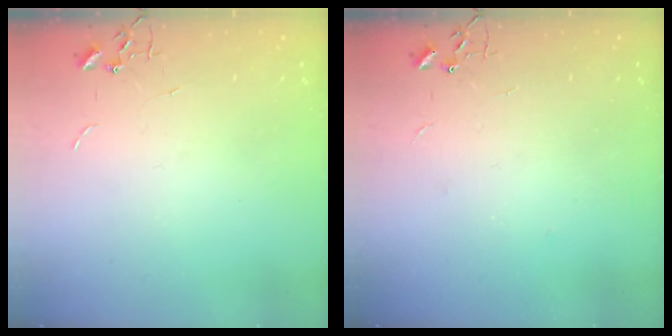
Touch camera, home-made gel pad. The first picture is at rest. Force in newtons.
{"total": 2.5, "press": 2.1, "slide": 1.4}